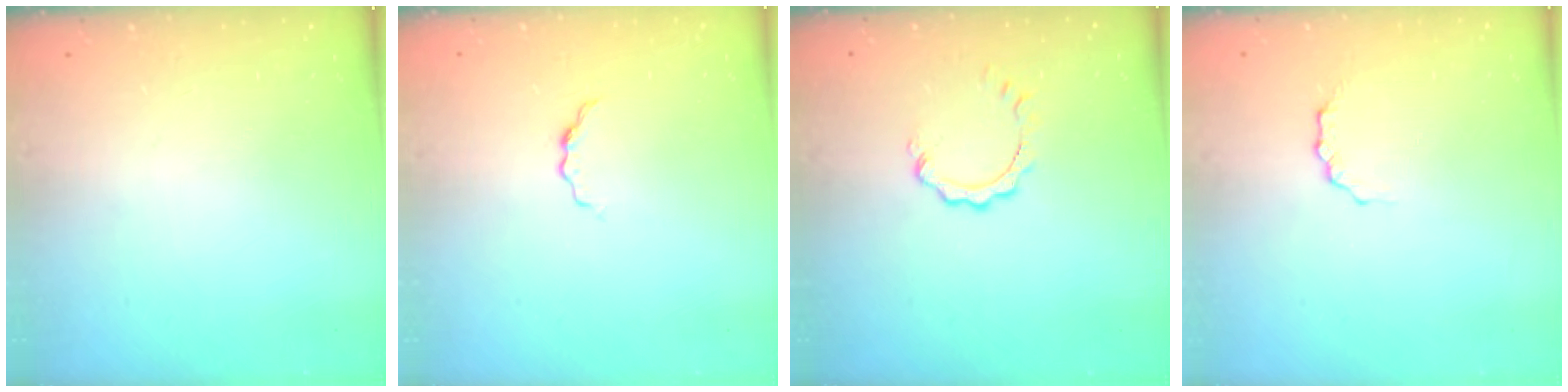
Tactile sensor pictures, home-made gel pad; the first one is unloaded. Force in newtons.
{"total": 4.7, "press": 4.6, "slide": 0.7}
{"total": 3.1, "press": 3.1, "slide": 0.4}
{"total": 2.6, "press": 2.6, "slide": 0.4}